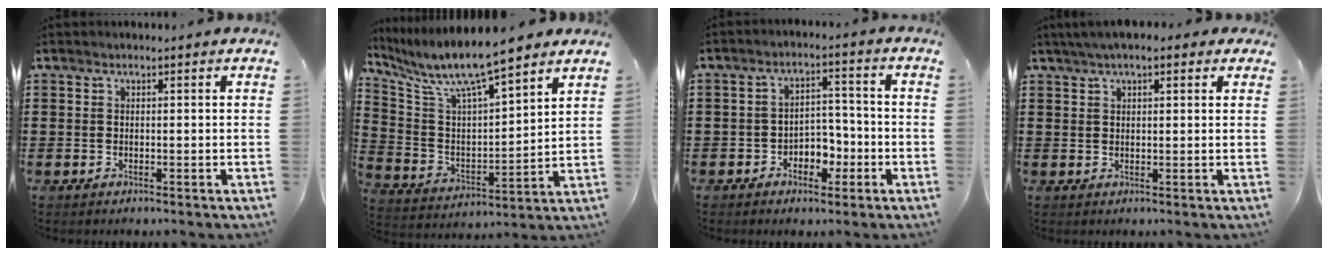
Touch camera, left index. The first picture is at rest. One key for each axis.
{"total": 8.6, "fx": 7.4, "fy": 1.0, "fz": 4.3, "tx": -0.116, "ty": -0.046, "tz": 0.123}
{"total": 3.7, "fx": -1.7, "fy": 0.2, "fz": 3.3, "tx": -0.066, "ty": -0.003, "tz": -0.034}
{"total": 3.3, "fx": 2.3, "fy": 1.2, "fz": 2.1, "tx": -0.047, "ty": 0.011, "tz": 0.041}